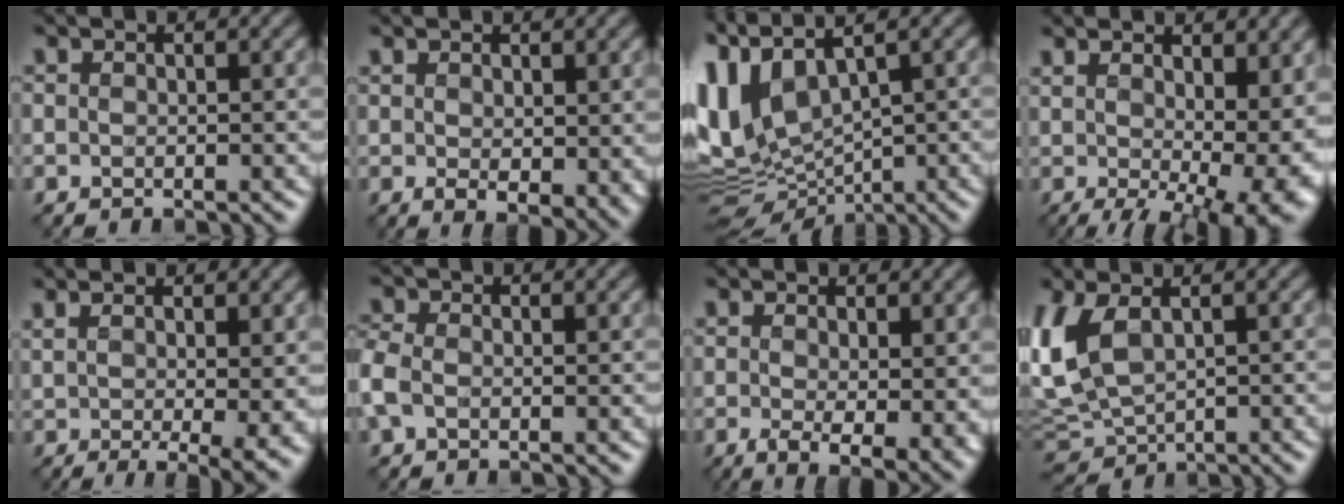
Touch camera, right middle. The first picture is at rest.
{"total": 4.0, "force": [0.5, 1.9, 3.5], "torque": [-0.060, -0.010, 0.018]}
{"total": 8.6, "force": [1.3, 4.8, 7.0], "torque": [-0.164, -0.007, 0.037]}
{"total": 14.1, "force": [0.9, 6.6, 12.4], "torque": [-0.157, -0.018, 0.056]}
{"total": 7.0, "force": [1.0, 2.2, 6.6], "torque": [-0.098, -0.016, 0.032]}
{"total": 2.4, "force": [-0.4, 1.8, 1.6], "torque": [-0.052, 0.007, -0.016]}
{"total": 5.8, "force": [-0.3, 2.1, 5.5], "torque": [-0.087, -0.019, 0.006]}
{"total": 6.4, "force": [0.4, 4.0, 5.0], "torque": [-0.121, 0.002, 0.003]}